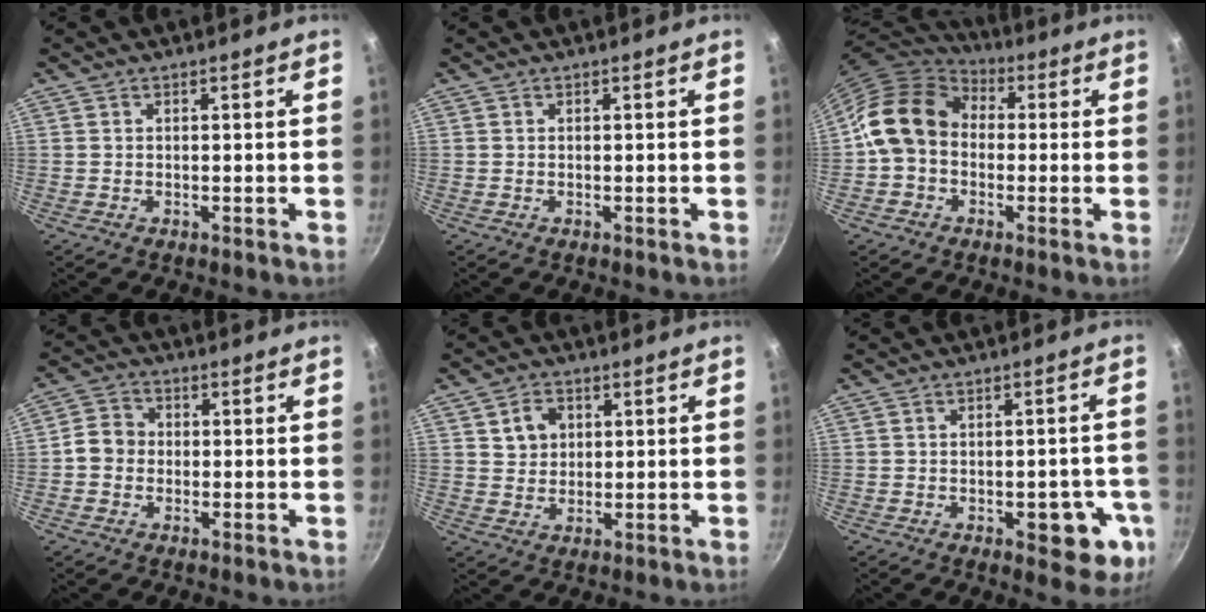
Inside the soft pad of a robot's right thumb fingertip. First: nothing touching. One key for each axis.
{"total": 0.0}
{"total": 13.4, "fx": 0.3, "fy": 10.7, "fz": 8.2, "tx": -0.118, "ty": 0.033, "tz": -0.014}
{"total": 4.9, "fx": -0.6, "fy": 4.3, "fz": 2.3, "tx": -0.020, "ty": 0.012, "tz": -0.026}
{"total": 4.9, "fx": 1.6, "fy": 4.0, "fz": 2.3, "tx": -0.018, "ty": 0.003, "tz": 0.029}
{"total": 9.1, "fx": -2.8, "fy": 4.4, "fz": 7.5, "tx": -0.052, "ty": 0.006, "tz": -0.031}